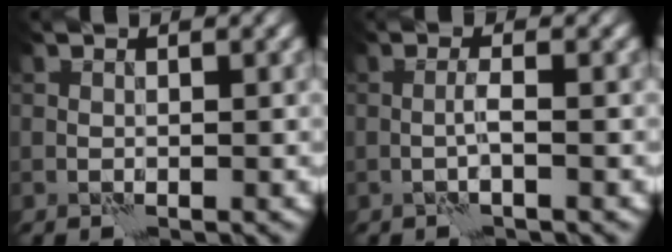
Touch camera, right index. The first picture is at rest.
{"total": 1.2, "force": [-0.5, -0.3, 1.0], "torque": [-0.022, 0.007, -0.012]}